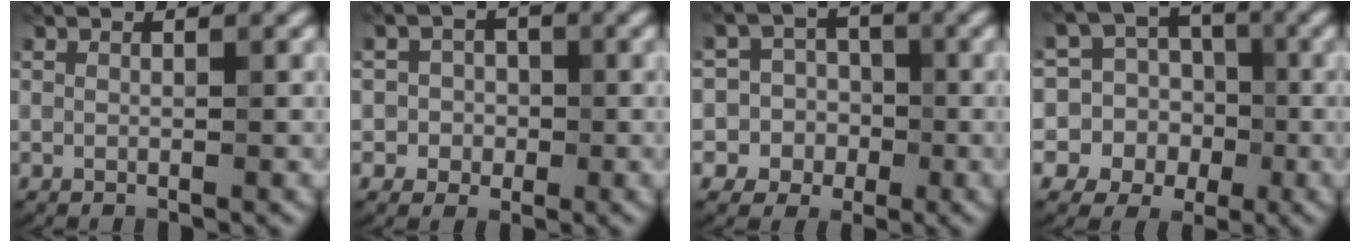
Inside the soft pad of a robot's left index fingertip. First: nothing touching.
{"total": 2.8, "force": [-0.4, 2.7, 0.4], "torque": [0.018, 0.007, -0.026]}
{"total": 6.3, "force": [-1.4, 6.1, 0.5], "torque": [0.010, 0.020, -0.061]}
{"total": 11.0, "force": [-1.7, 10.5, 2.8], "torque": [-0.067, 0.023, -0.054]}